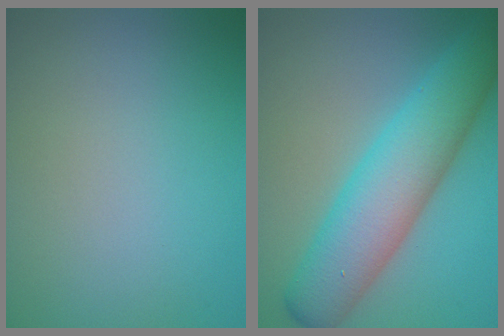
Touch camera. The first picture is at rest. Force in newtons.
{"total": 8.3, "press": 8.3, "slide": 0.1}